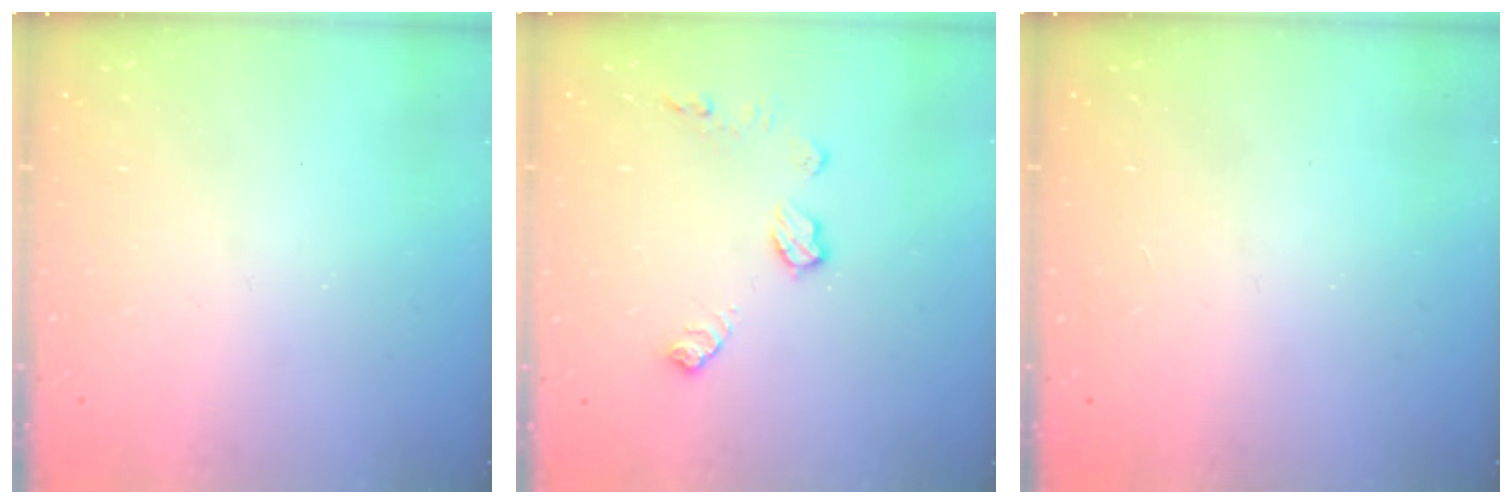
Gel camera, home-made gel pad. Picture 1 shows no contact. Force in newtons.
{"total": 7.9, "press": 7.9, "slide": 0.3}
{"total": 0.0}